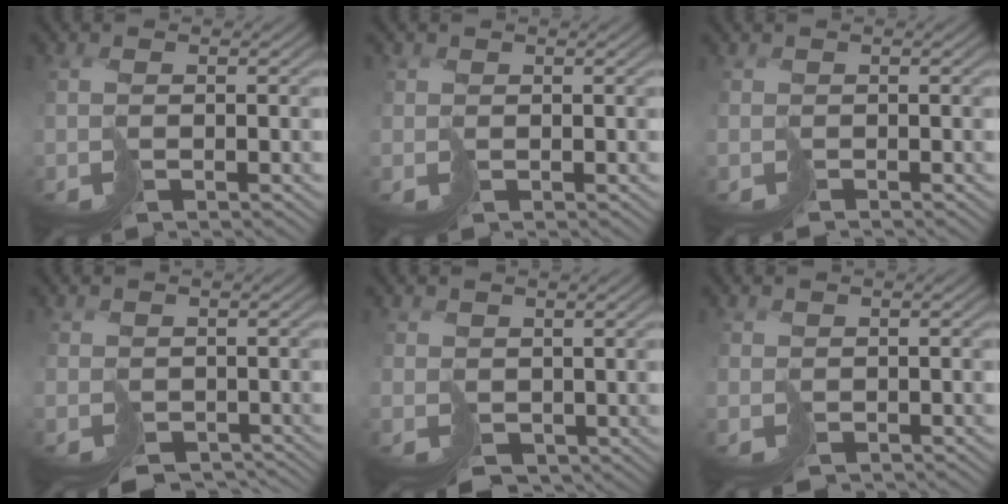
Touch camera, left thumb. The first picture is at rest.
{"total": 0.7, "force": [0.2, 0.5, -0.5], "torque": [0.014, 0.002, 0.006]}
{"total": 1.2, "force": [-1.0, 0.0, -0.8], "torque": [0.019, -0.002, -0.014]}
{"total": 3.5, "force": [-2.6, 2.2, 0.9], "torque": [-0.006, -0.015, -0.026]}
{"total": 2.1, "force": [0.6, 2.0, 0.4], "torque": [-0.021, -0.010, 0.016]}
{"total": 0.7, "force": [-0.1, 0.6, -0.5], "torque": [0.011, -0.004, 0.004]}